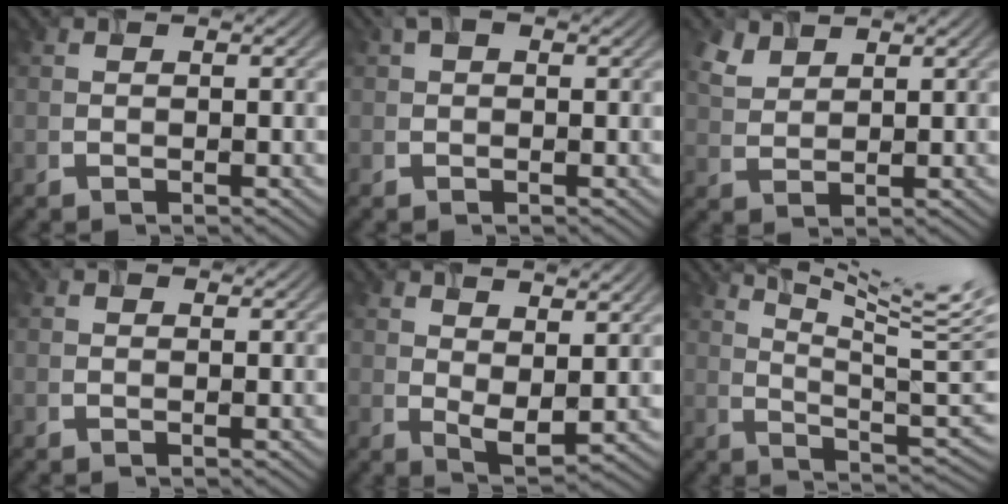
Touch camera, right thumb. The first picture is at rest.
{"total": 2.5, "force": [0.9, 1.4, 1.9], "torque": [-0.032, 0.011, 0.017]}
{"total": 3.3, "force": [2.5, 1.6, 1.6], "torque": [-0.044, 0.007, 0.063]}
{"total": 0.7, "force": [0.4, 0.6, 0.2], "torque": [0.000, 0.003, 0.003]}
{"total": 5.0, "force": [2.9, 2.2, 3.4], "torque": [-0.054, -0.003, 0.059]}
{"total": 13.3, "force": [8.0, 2.6, 10.2], "torque": [-0.173, 0.013, 0.118]}